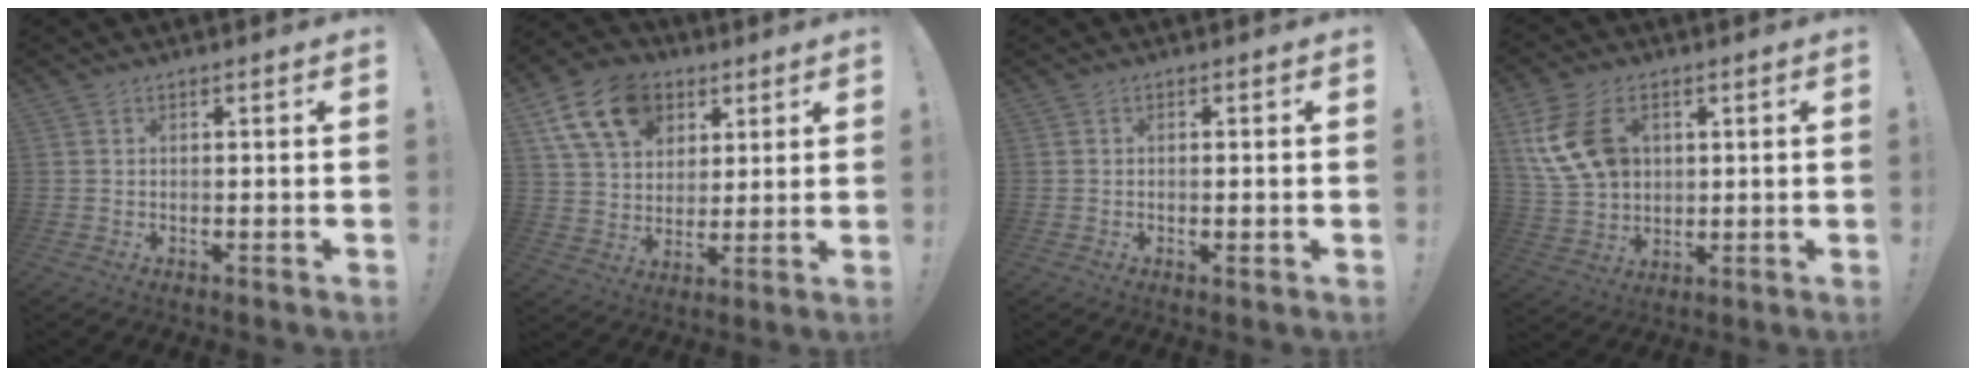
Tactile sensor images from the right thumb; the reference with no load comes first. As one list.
[{"total": 16.8, "force": [7.7, 12.0, 8.7], "torque": [-0.138, -0.030, 0.147]}, {"total": 1.0, "force": [-0.3, 0.3, 0.9], "torque": [-0.020, 0.003, -0.003]}, {"total": 15.5, "force": [5.1, 11.0, 9.7], "torque": [-0.187, -0.011, 0.103]}]